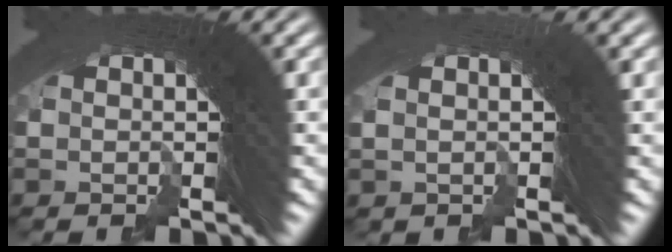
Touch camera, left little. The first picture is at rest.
{"total": 0.9, "force": [0.3, -0.7, 0.4], "torque": [0.003, 0.018, 0.002]}